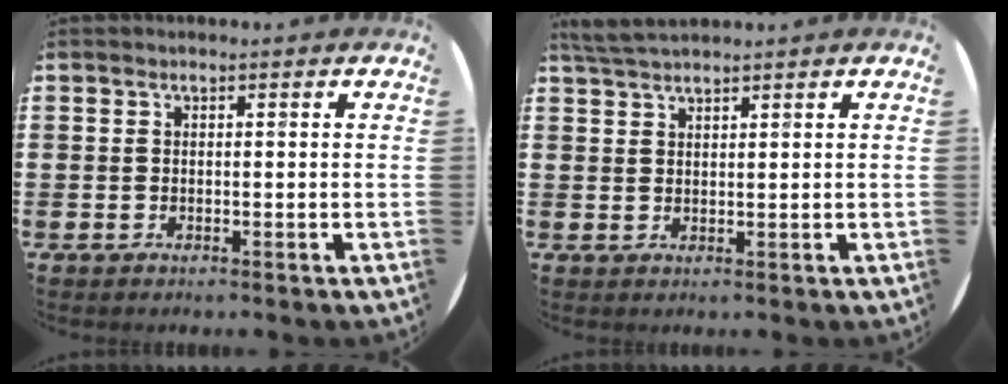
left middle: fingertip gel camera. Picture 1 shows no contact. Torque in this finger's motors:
{"motor_torque": [0.24, -0.25, 0.05, 0.00]}